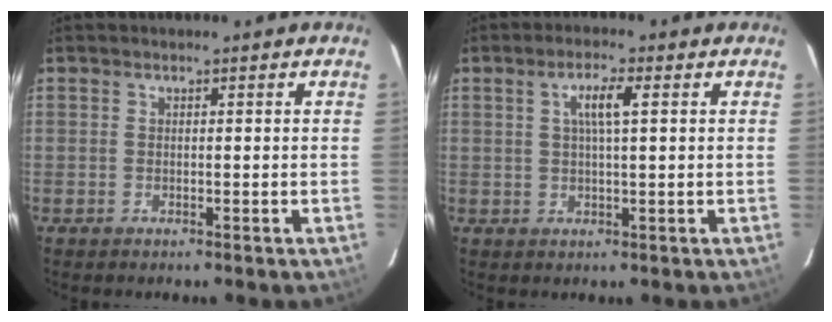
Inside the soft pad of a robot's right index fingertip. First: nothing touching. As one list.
[{"total": 4.2, "force": [1.2, 0.5, 4.0], "torque": [-0.076, 0.005, 0.022]}]